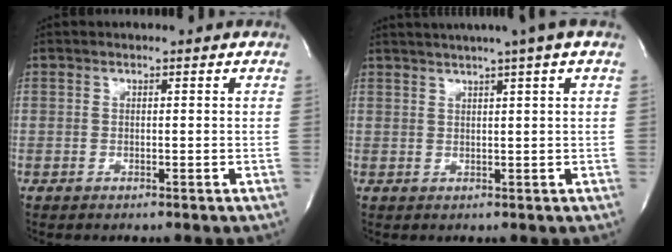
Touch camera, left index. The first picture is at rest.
{"total": 7.4, "force": [5.3, -1.3, 5.0], "torque": [-0.076, 0.022, 0.068]}